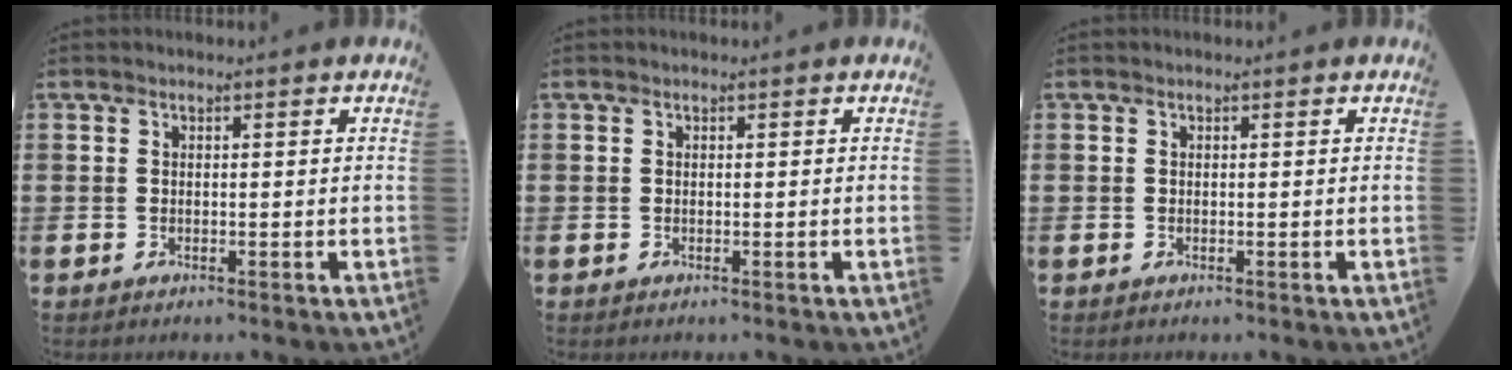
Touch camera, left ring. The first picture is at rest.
{"total": 0.0}
{"total": 0.0}